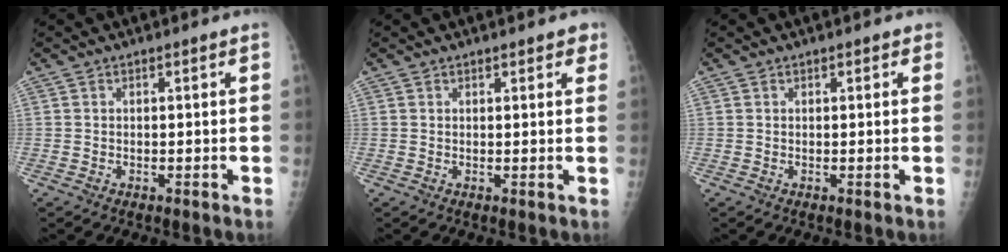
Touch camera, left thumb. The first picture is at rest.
{"total": 2.6, "force": [1.8, 1.1, 1.5], "torque": [-0.001, -0.005, 0.018]}
{"total": 1.0, "force": [0.6, 0.6, 0.6], "torque": [0.000, 0.000, 0.003]}